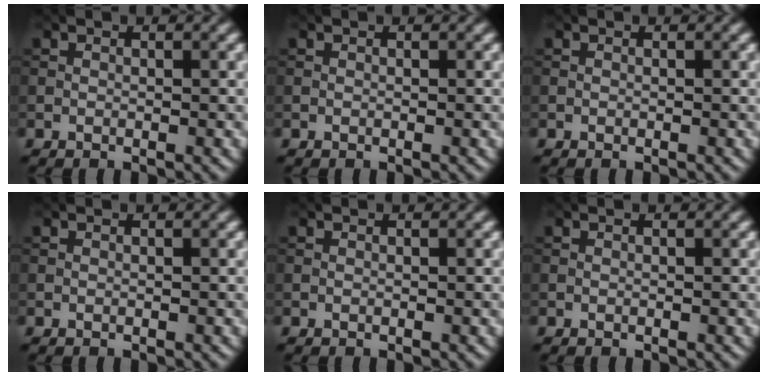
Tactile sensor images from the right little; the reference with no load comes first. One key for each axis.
{"total": 0.0}
{"total": 0.0}
{"total": 0.0}
{"total": 0.0}
{"total": 0.0}